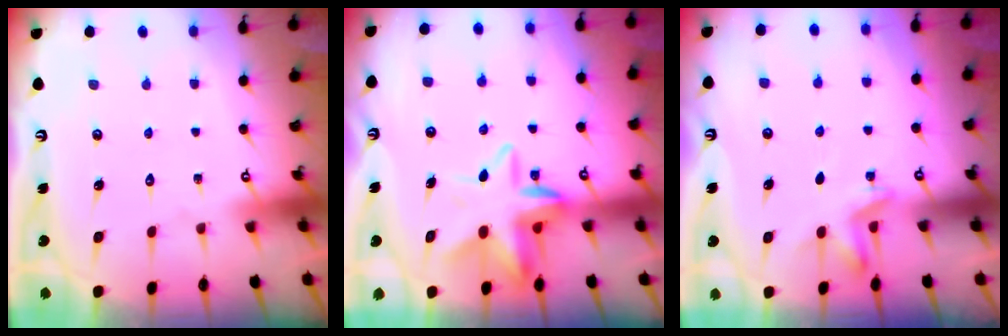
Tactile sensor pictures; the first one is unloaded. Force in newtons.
{"total": 11.0, "press": 10.7, "slide": 2.7}
{"total": 4.0, "press": 3.6, "slide": 1.8}